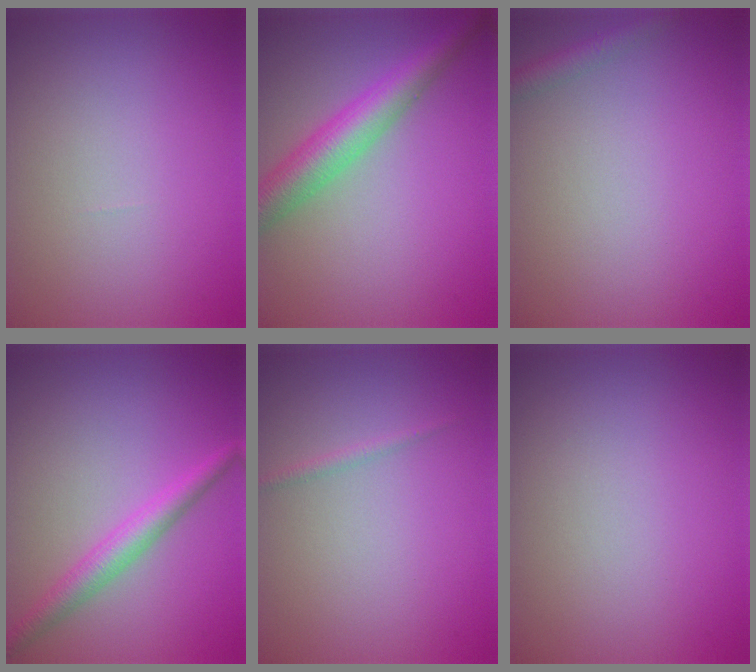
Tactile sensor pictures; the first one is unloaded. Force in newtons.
{"total": 5.2, "press": 5.2, "slide": 0.1}
{"total": 1.7, "press": 1.7, "slide": 0.1}
{"total": 3.0, "press": 3.0, "slide": 0.1}
{"total": 0.7, "press": 0.7, "slide": 0.0}
{"total": 0.0}